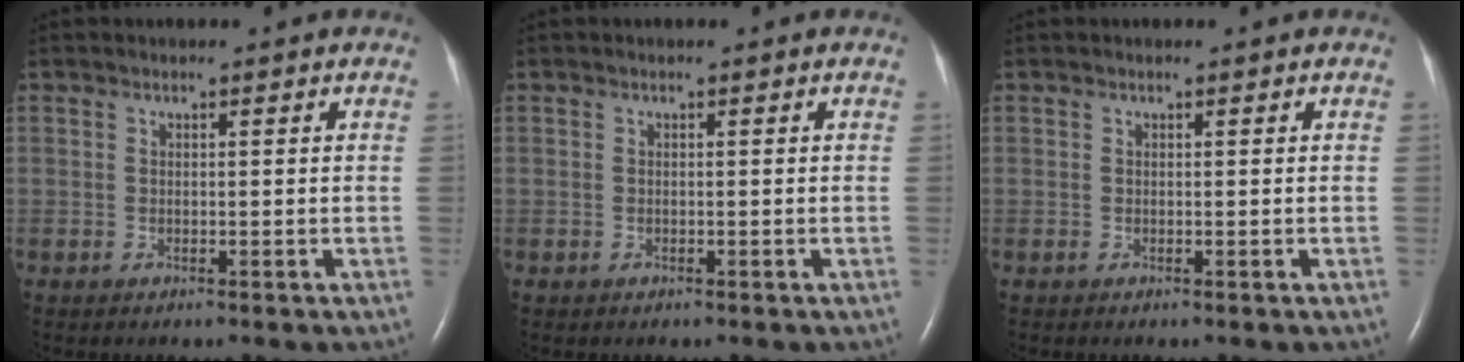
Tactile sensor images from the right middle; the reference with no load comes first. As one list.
[{"total": 0.0}, {"total": 0.0}]